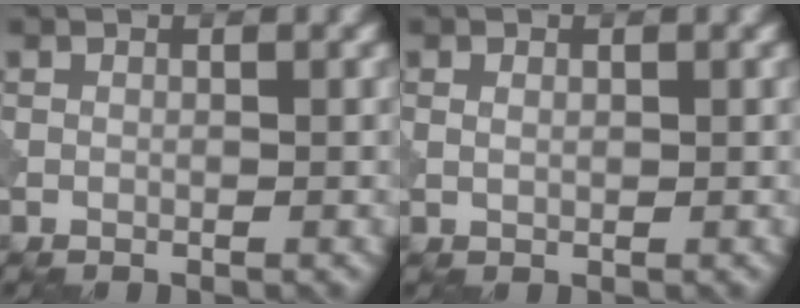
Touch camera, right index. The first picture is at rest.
{"total": 0.8, "force": [0.2, 0.5, 0.5], "torque": [-0.012, 0.001, 0.005]}